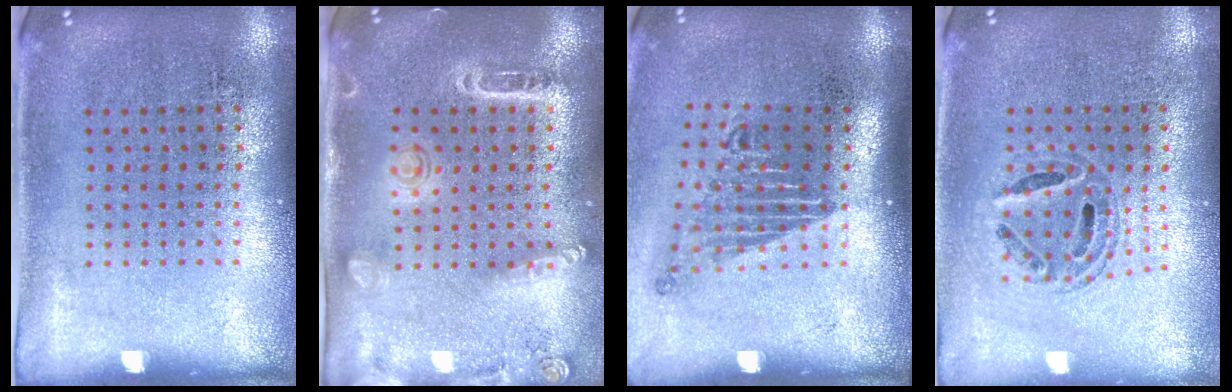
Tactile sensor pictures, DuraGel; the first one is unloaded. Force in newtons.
{"total": 1.5, "press": 1.5, "slide": 0.5}
{"total": 1.6, "press": 1.1, "slide": 1.2}
{"total": 0.6, "press": 0.6, "slide": 0.2}